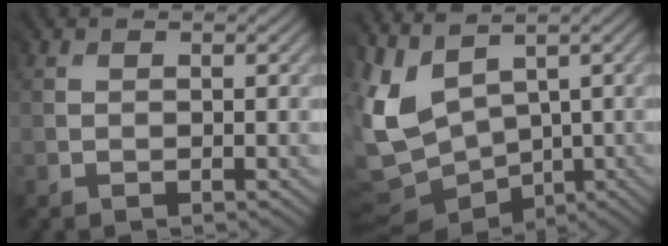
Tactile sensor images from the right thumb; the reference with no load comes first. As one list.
[{"total": 8.8, "force": [1.6, 6.4, 5.8], "torque": [-0.187, -0.012, 0.033]}]